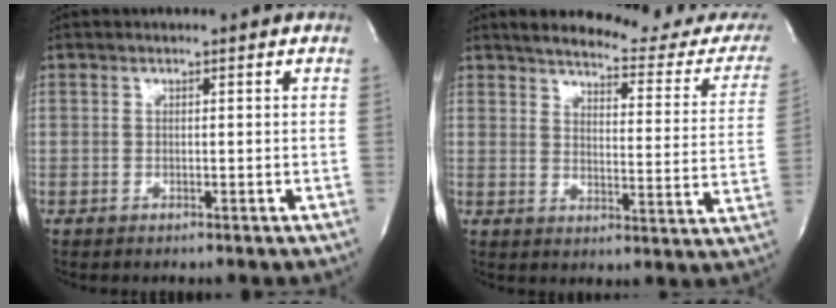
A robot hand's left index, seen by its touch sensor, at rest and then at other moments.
{"total": 18.3, "force": [17.0, 2.9, 6.1], "torque": [-0.063, -0.064, 0.191]}